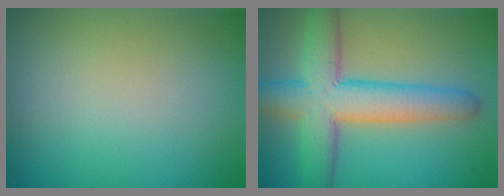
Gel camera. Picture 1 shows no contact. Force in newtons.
{"total": 8.4, "press": 8.4, "slide": 0.2}